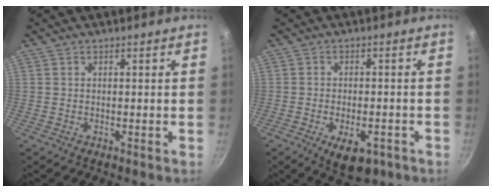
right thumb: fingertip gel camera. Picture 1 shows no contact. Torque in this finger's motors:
{"motor_torque": [-0.11, 0.42, 0.22, 0.52, 0.16]}